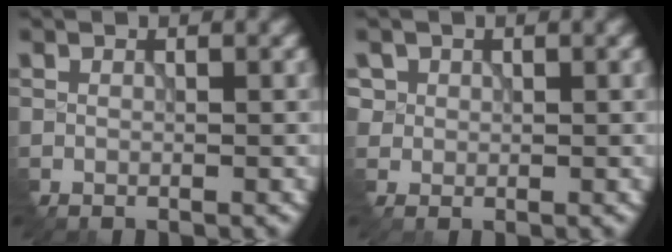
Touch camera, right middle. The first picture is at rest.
{"total": 1.5, "force": [0.7, 1.3, 0.1], "torque": [-0.008, -0.003, 0.010]}